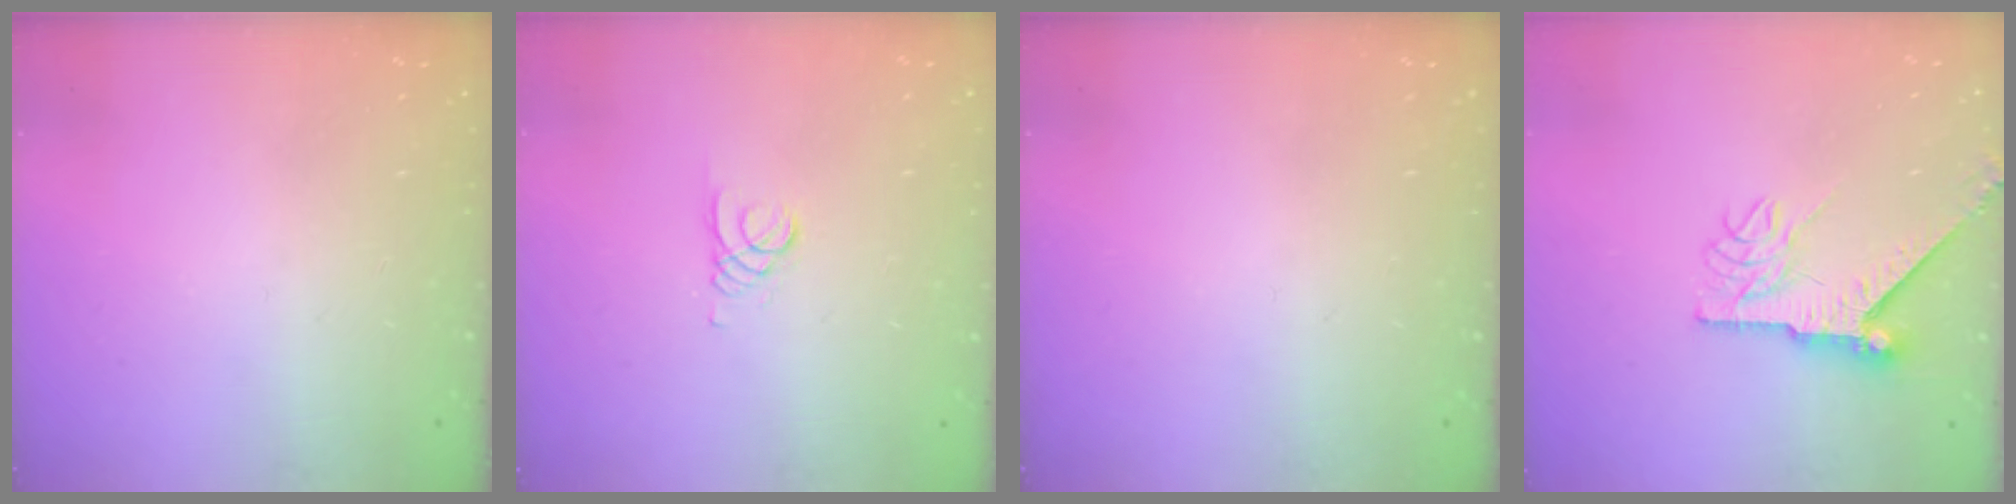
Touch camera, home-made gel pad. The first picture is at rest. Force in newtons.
{"total": 0.7, "press": 0.7, "slide": 0.1}
{"total": 0.0}
{"total": 9.0, "press": 9.0, "slide": 0.6}